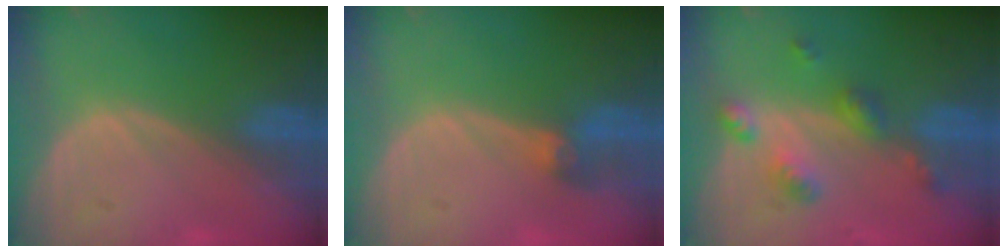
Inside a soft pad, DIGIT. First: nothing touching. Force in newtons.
{"total": 3.0, "press": 2.6, "slide": 1.4}
{"total": 6.2, "press": 5.5, "slide": 2.9}